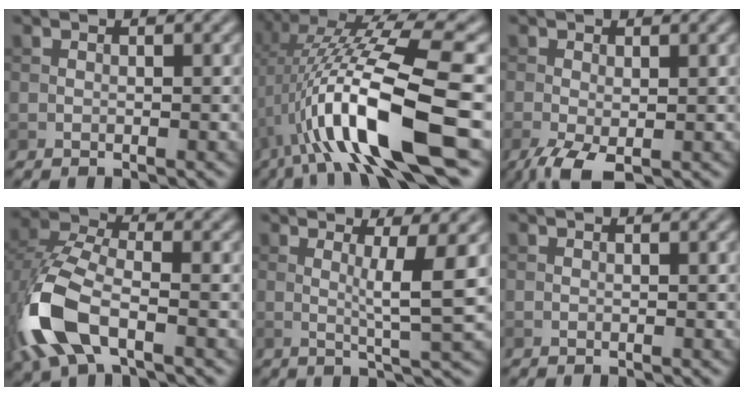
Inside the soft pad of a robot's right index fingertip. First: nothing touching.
{"total": 13.4, "force": [-2.7, 2.8, 12.8], "torque": [-0.225, 0.011, -0.041]}
{"total": 3.2, "force": [-1.4, 1.3, 2.6], "torque": [-0.060, -0.010, -0.027]}
{"total": 9.4, "force": [-3.5, 5.0, 7.1], "torque": [-0.175, -0.004, -0.082]}
{"total": 3.9, "force": [0.8, 0.4, 3.8], "torque": [-0.062, -0.005, 0.014]}
{"total": 0.0}